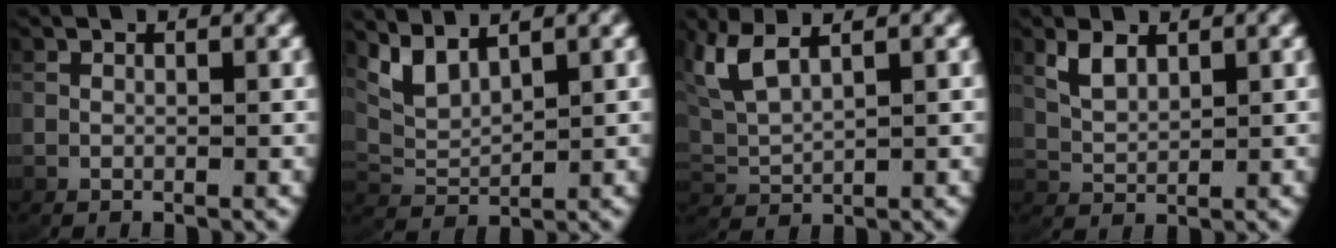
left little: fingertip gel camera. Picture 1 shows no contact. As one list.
[{"total": 4.2, "force": [2.3, 2.4, 2.5], "torque": [-0.074, -0.006, 0.049]}, {"total": 5.3, "force": [2.5, 3.3, 3.3], "torque": [-0.100, -0.002, 0.051]}, {"total": 2.0, "force": [1.5, 0.4, 1.3], "torque": [-0.035, -0.003, 0.038]}]